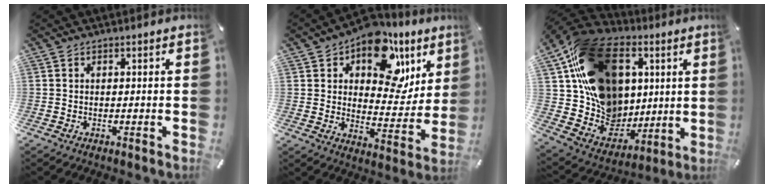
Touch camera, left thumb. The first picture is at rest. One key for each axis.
{"total": 16.6, "fx": 9.7, "fy": 9.9, "fz": 9.2, "tx": -0.122, "ty": -0.064, "tz": 0.164}
{"total": 25.2, "fx": 8.2, "fy": 19.2, "fz": 14.2, "tx": -0.254, "ty": -0.042, "tz": 0.180}